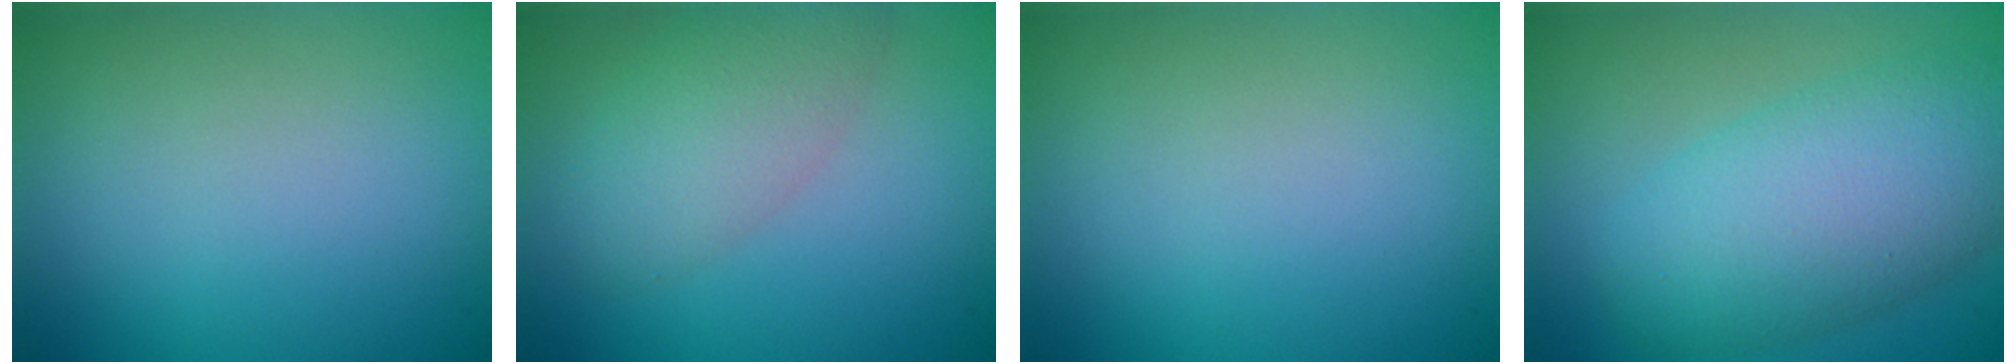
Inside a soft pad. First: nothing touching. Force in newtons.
{"total": 4.2, "press": 4.2, "slide": 0.2}
{"total": 0.0}
{"total": 8.2, "press": 8.2, "slide": 0.2}